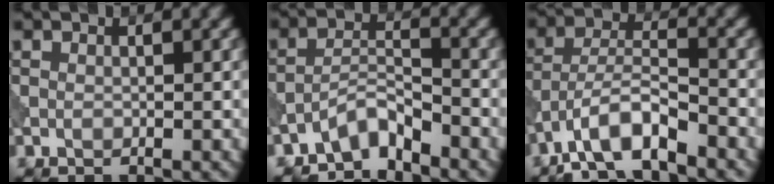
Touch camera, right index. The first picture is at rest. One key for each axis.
{"total": 3.4, "fx": -3.1, "fy": 0.7, "fz": 1.3, "tx": -0.020, "ty": 0.009, "tz": -0.066}
{"total": 5.4, "fx": -4.1, "fy": 1.3, "fz": 3.3, "tx": -0.057, "ty": 0.007, "tz": -0.081}